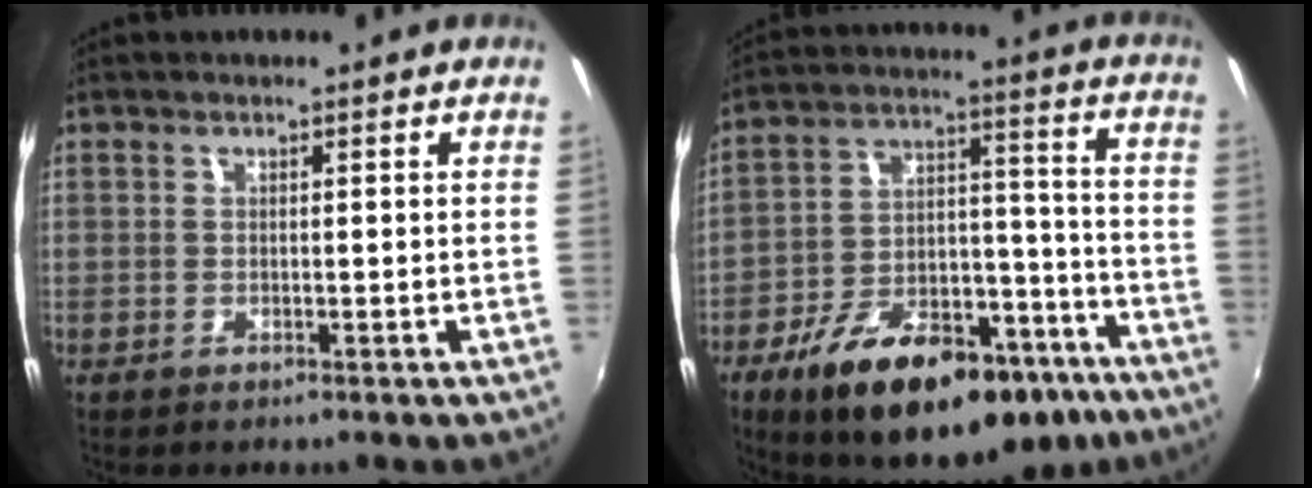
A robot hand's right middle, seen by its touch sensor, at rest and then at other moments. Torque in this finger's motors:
{"motor_torque": [1.74, -0.40, 0.35, 0.21]}